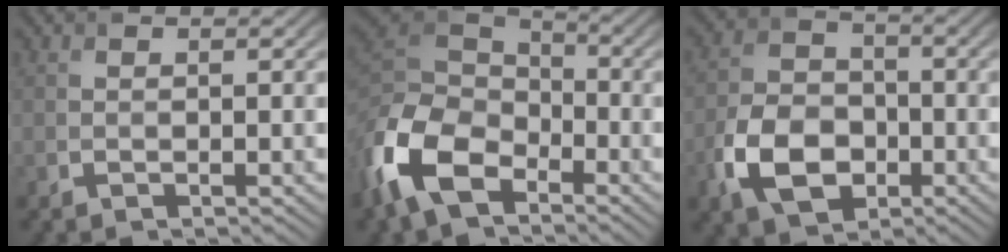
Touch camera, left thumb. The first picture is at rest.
{"total": 13.4, "force": [-6.7, 8.1, 8.3], "torque": [-0.215, -0.022, -0.144]}
{"total": 8.8, "force": [-3.5, 6.0, 5.3], "torque": [-0.115, -0.008, -0.077]}